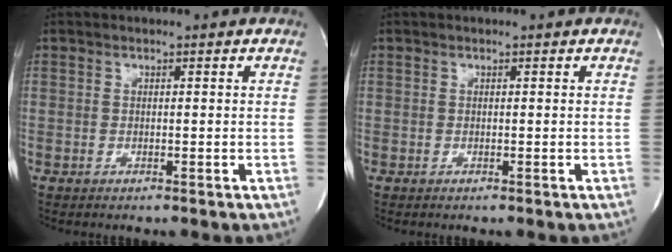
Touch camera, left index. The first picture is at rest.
{"total": 0.0}